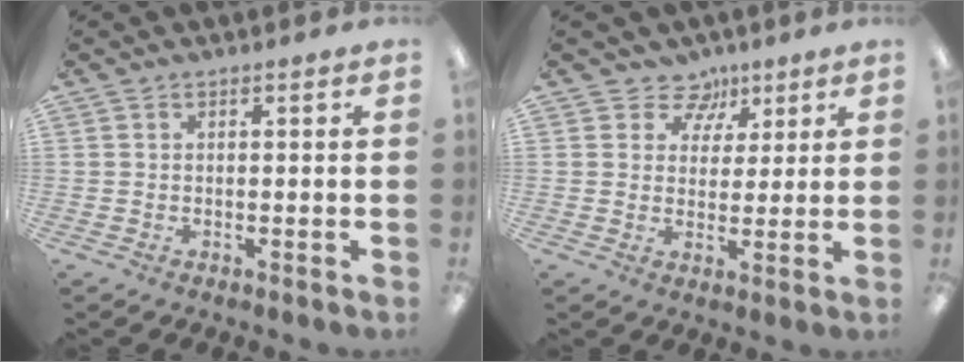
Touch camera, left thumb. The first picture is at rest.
{"total": 7.5, "force": [4.2, 6.0, 1.7], "torque": [-0.019, -0.023, 0.077]}